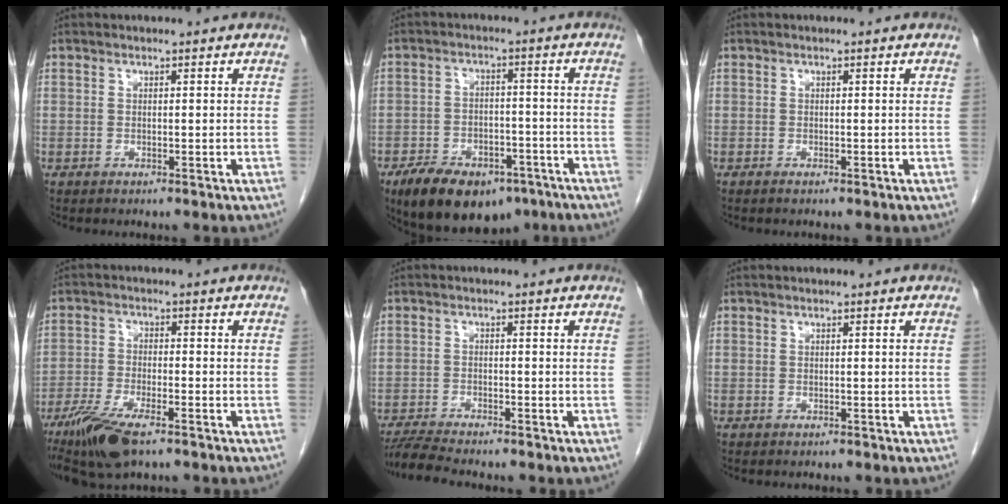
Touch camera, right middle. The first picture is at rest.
{"total": 13.7, "force": [-9.3, 6.9, 7.4], "torque": [-0.124, -0.004, -0.143]}
{"total": 0.6, "force": [-0.4, 0.1, 0.4], "torque": [-0.008, -0.001, -0.006]}
{"total": 9.1, "force": [-6.1, 2.0, 6.5], "torque": [-0.125, -0.020, -0.108]}
{"total": 5.2, "force": [-4.8, -0.4, 1.8], "torque": [-0.033, -0.021, -0.086]}
{"total": 0.5, "force": [-0.5, 0.2, 0.1], "torque": [-0.008, -0.001, -0.010]}